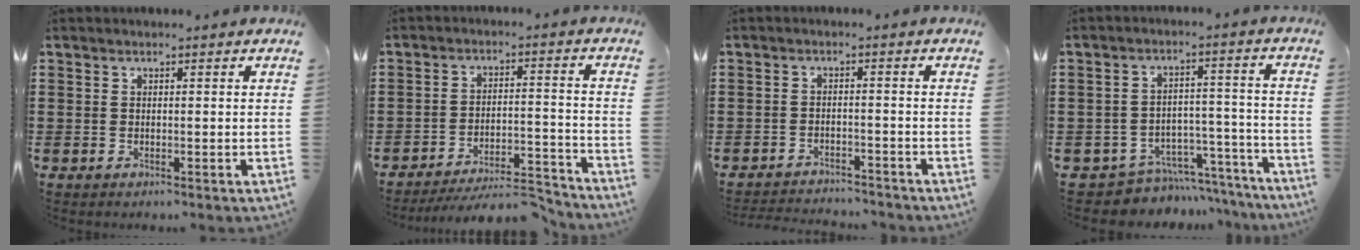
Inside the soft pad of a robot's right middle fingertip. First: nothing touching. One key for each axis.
{"total": 6.7, "fx": -6.0, "fy": 0.6, "fz": 3.0, "tx": -0.052, "ty": 0.002, "tz": -0.116}
{"total": 2.2, "fx": -2.2, "fy": 0.1, "fz": 0.1, "tx": -0.006, "ty": 0.000, "tz": -0.047}
{"total": 5.6, "fx": -5.3, "fy": 1.6, "fz": 0.8, "tx": -0.011, "ty": 0.023, "tz": -0.103}